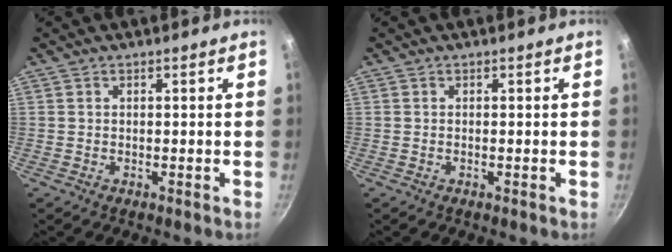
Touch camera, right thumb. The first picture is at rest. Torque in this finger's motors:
{"motor_torque": [0.17, -0.05, -0.28, -0.11, -0.02]}